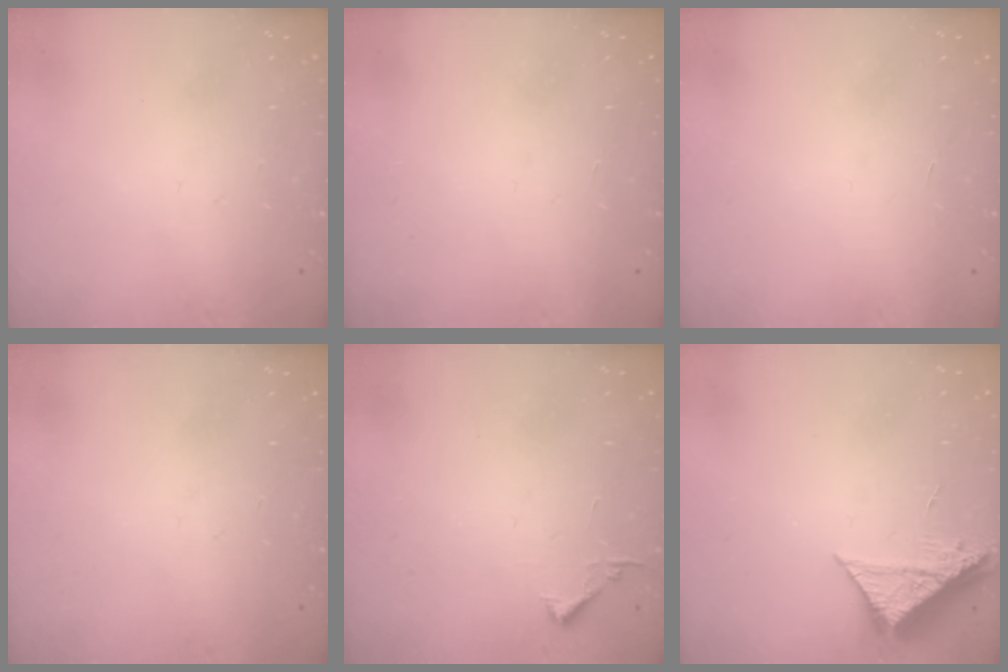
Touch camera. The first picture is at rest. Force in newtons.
{"total": 1.7, "press": 1.6, "slide": 0.1}
{"total": 1.7, "press": 1.7, "slide": 0.1}
{"total": 0.0}
{"total": 4.4, "press": 4.4, "slide": 0.4}
{"total": 8.4, "press": 8.4, "slide": 0.8}